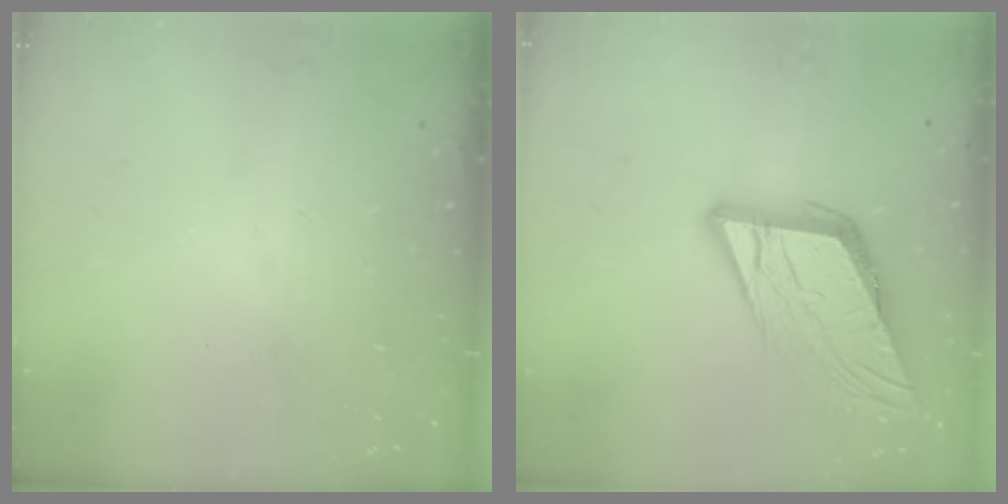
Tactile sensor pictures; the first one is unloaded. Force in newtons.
{"total": 13.7, "press": 13.5, "slide": 2.4}